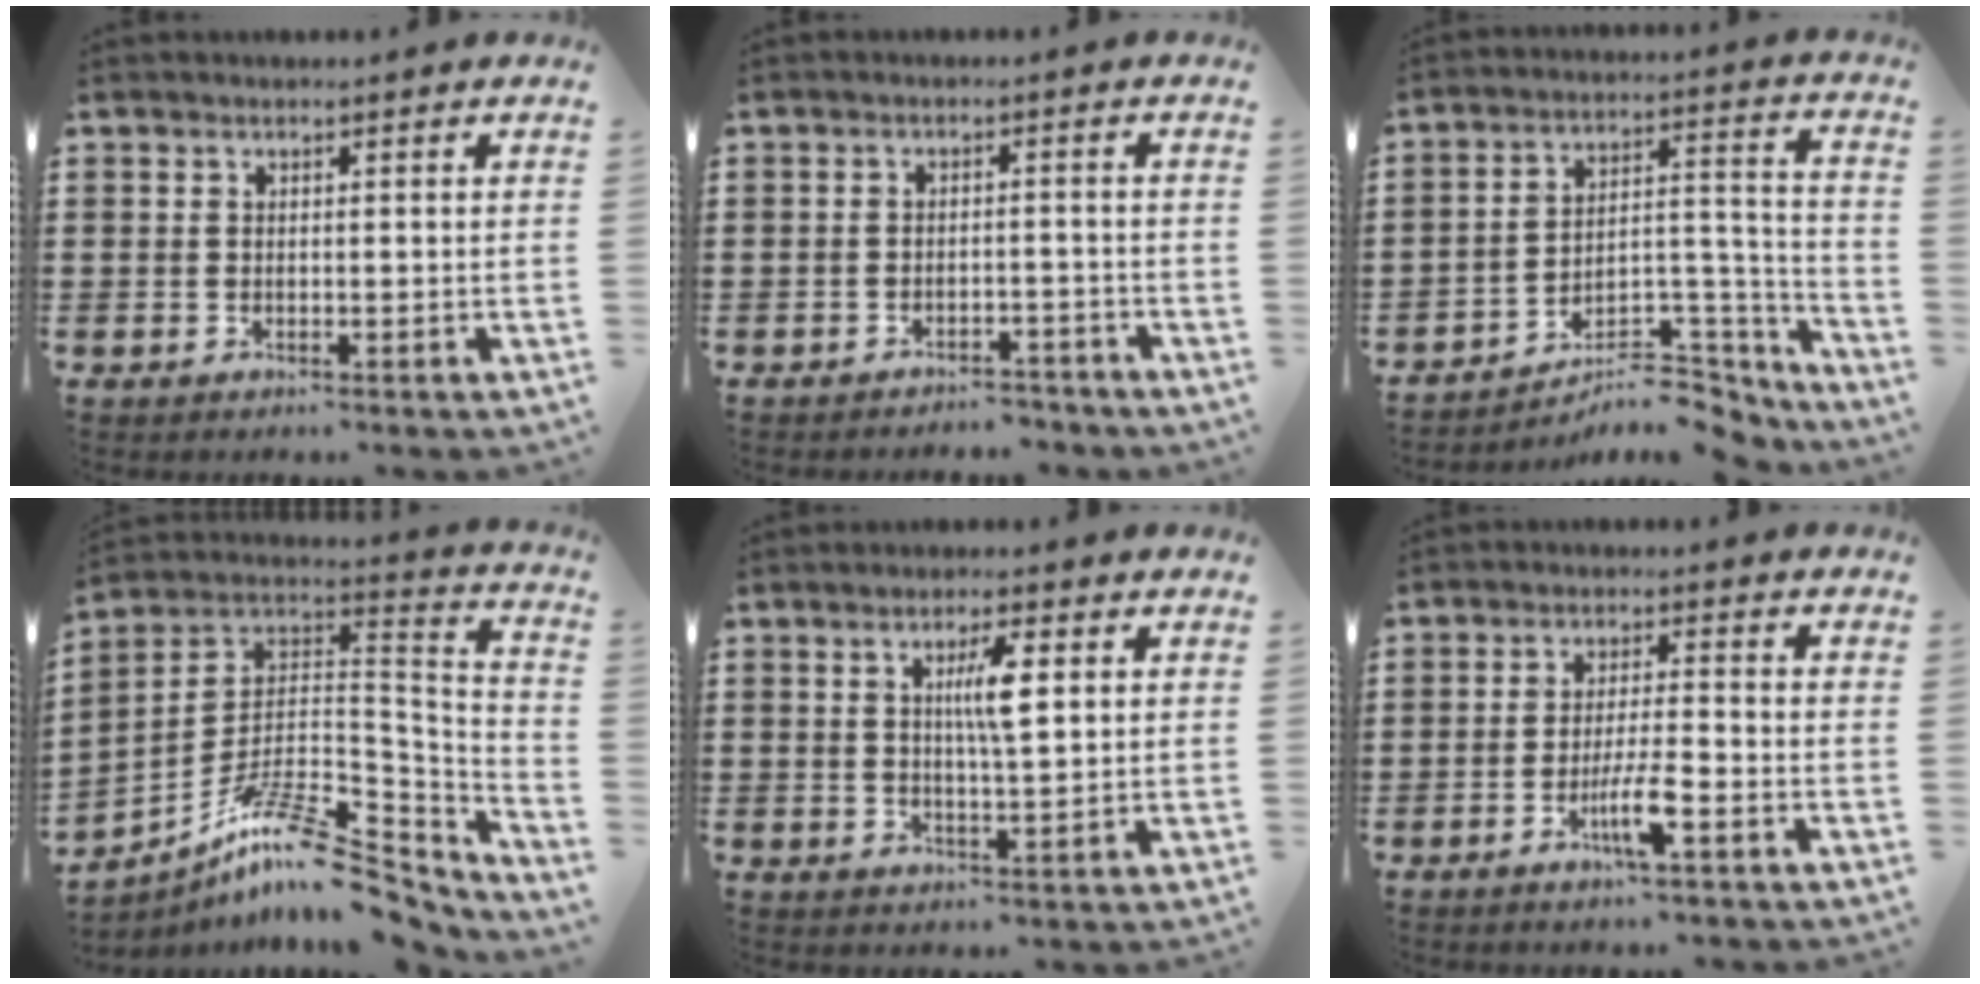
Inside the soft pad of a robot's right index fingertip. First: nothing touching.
{"total": 2.5, "force": [-2.5, 0.4, 0.2], "torque": [-0.011, 0.000, -0.052]}
{"total": 7.5, "force": [-6.1, 2.8, 3.2], "torque": [-0.046, 0.015, -0.116]}
{"total": 12.6, "force": [-8.8, 3.3, 8.4], "torque": [-0.153, 0.016, -0.165]}
{"total": 5.3, "force": [1.3, 0.9, 5.0], "torque": [-0.101, 0.007, 0.018]}
{"total": 5.3, "force": [-2.5, 0.5, 4.7], "torque": [-0.090, -0.011, -0.045]}